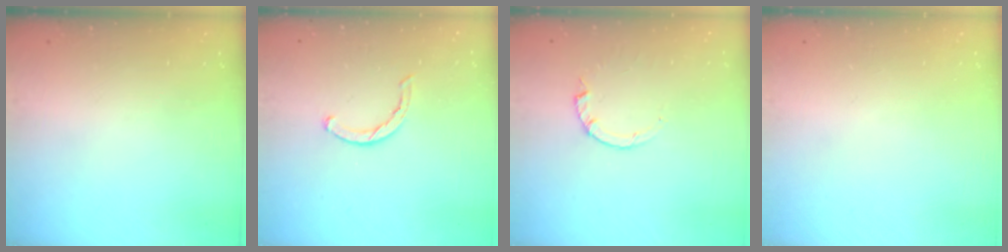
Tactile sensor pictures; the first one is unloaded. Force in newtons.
{"total": 1.8, "press": 1.8, "slide": 0.3}
{"total": 0.9, "press": 0.8, "slide": 0.2}
{"total": 0.0}